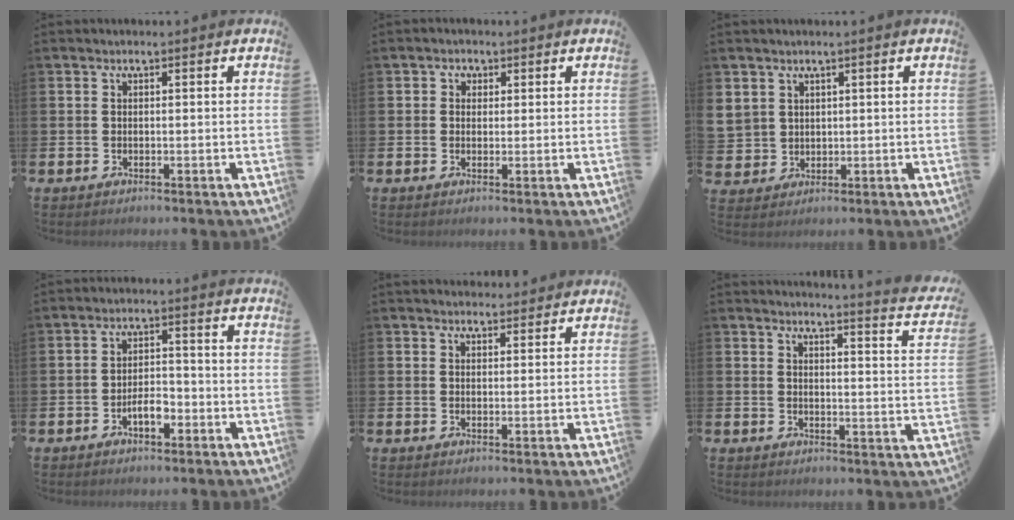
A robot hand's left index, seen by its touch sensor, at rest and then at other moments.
{"total": 1.6, "force": [0.6, 1.5, 0.2], "torque": [0.006, 0.003, 0.007]}
{"total": 3.4, "force": [2.6, 2.1, 0.1], "torque": [0.002, -0.010, 0.044]}
{"total": 3.6, "force": [-1.8, 1.6, 2.7], "torque": [-0.041, 0.006, -0.035]}
{"total": 2.3, "force": [2.2, 0.6, 0.0], "torque": [0.011, -0.011, 0.038]}
{"total": 2.7, "force": [2.6, -0.5, 0.6], "torque": [-0.004, -0.038, 0.037]}